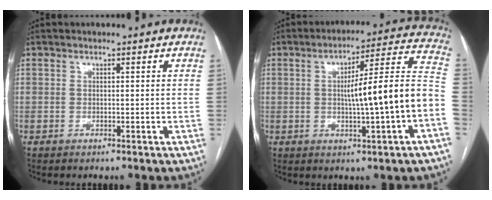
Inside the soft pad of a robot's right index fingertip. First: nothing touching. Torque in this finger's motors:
{"motor_torque": [1.04, -0.22, 0.78, 0.16]}